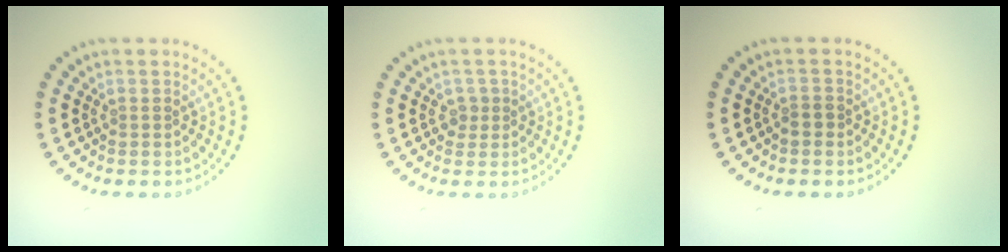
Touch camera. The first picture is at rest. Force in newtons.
{"total": 1.1, "press": 0.9, "slide": 0.7}
{"total": 1.1, "press": 0.9, "slide": 0.7}